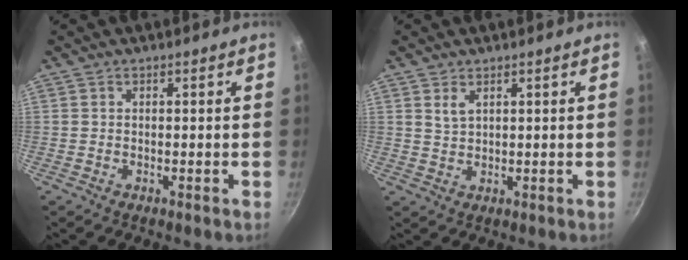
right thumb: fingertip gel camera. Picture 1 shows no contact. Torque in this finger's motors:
{"motor_torque": [-0.51, 0.51, -0.03, -0.14, 0.13]}